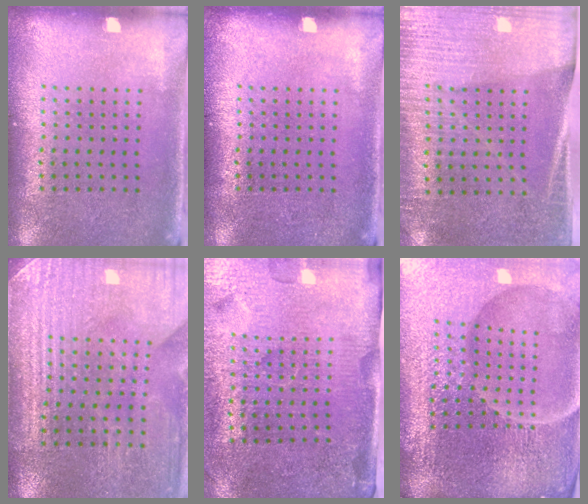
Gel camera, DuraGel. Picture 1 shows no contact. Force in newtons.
{"total": 0.0}
{"total": 3.1, "press": 2.8, "slide": 1.3}
{"total": 3.3, "press": 3.3, "slide": 0.2}
{"total": 4.4, "press": 4.1, "slide": 1.7}
{"total": 7.1, "press": 6.2, "slide": 3.4}